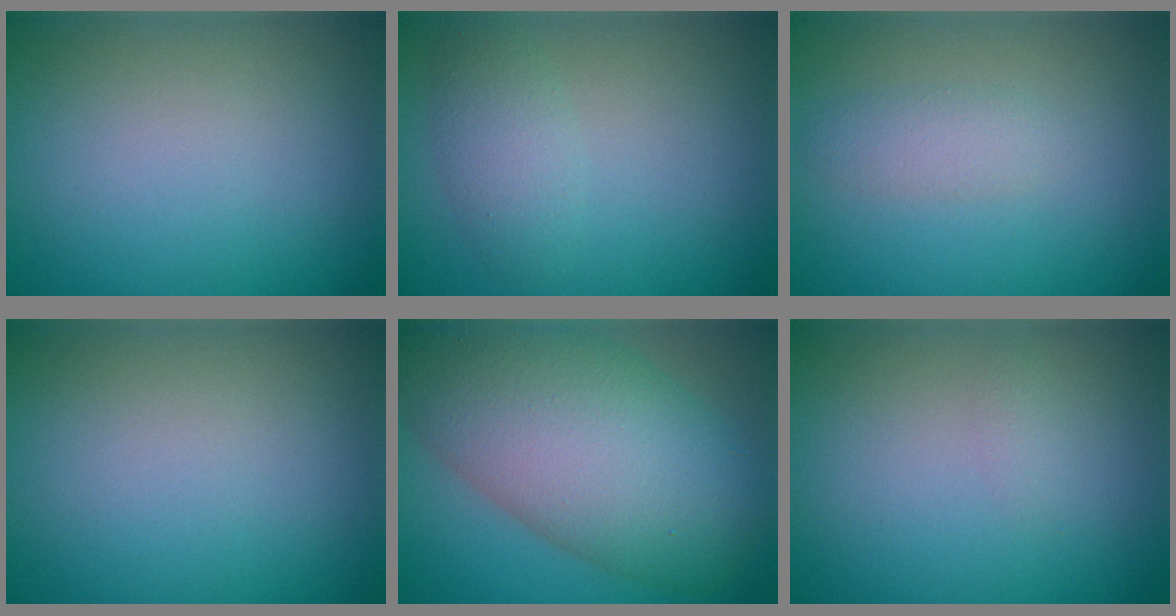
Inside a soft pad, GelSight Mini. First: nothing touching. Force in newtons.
{"total": 2.4, "press": 2.4, "slide": 0.1}
{"total": 1.7, "press": 1.7, "slide": 0.0}
{"total": 0.0}
{"total": 13.0, "press": 13.0, "slide": 0.6}
{"total": 0.6, "press": 0.6, "slide": 0.0}